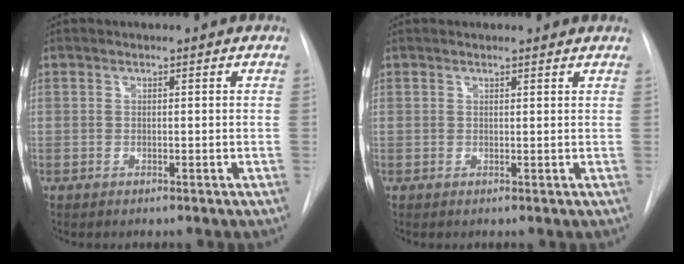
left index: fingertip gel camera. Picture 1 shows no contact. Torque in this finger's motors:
{"motor_torque": [0.41, -0.93, -0.42, 0.00]}